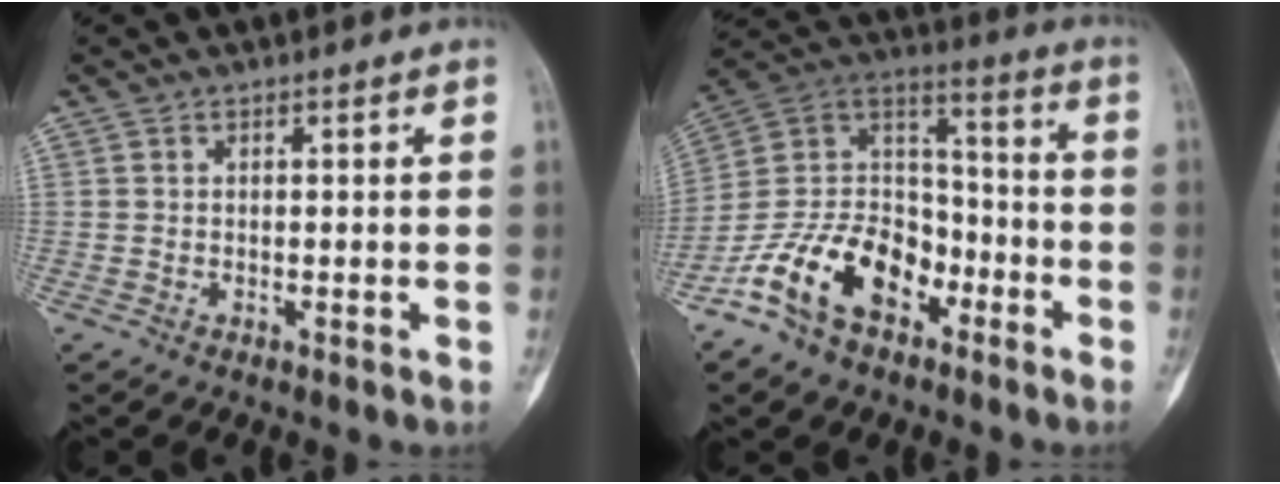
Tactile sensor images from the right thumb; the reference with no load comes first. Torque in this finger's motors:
{"motor_torque": [2.24, 2.24, 1.38, -1.39, 0.14]}